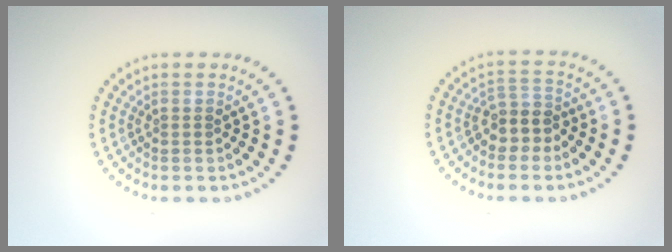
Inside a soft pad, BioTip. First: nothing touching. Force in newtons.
{"total": 2.6, "press": 2.2, "slide": 1.4}